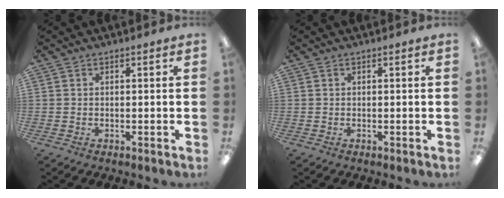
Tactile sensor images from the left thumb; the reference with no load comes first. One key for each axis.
{"total": 0.0}